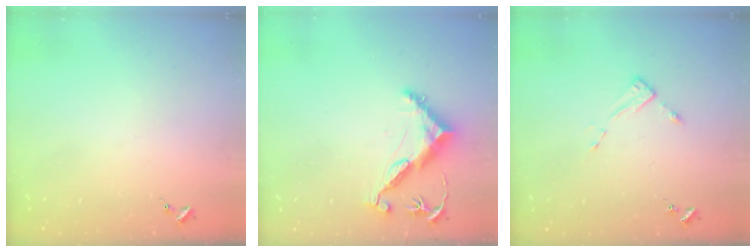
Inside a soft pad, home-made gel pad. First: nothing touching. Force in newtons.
{"total": 11.7, "press": 11.7, "slide": 1.0}
{"total": 2.7, "press": 2.7, "slide": 0.4}